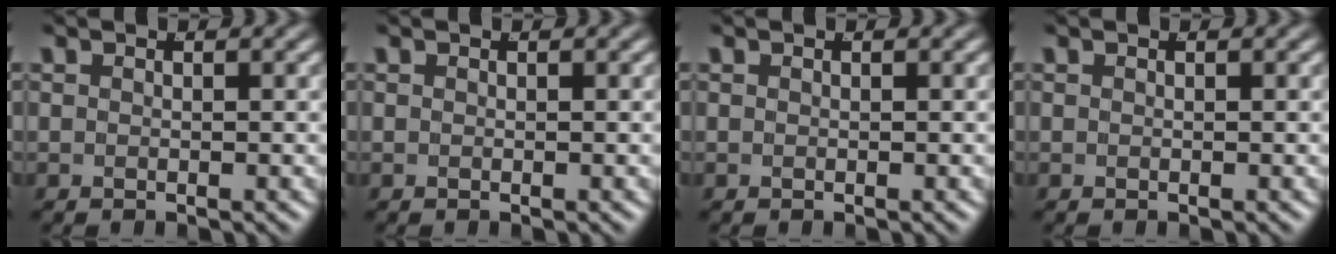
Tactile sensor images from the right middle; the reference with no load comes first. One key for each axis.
{"total": 0.0}
{"total": 0.0}
{"total": 0.0}